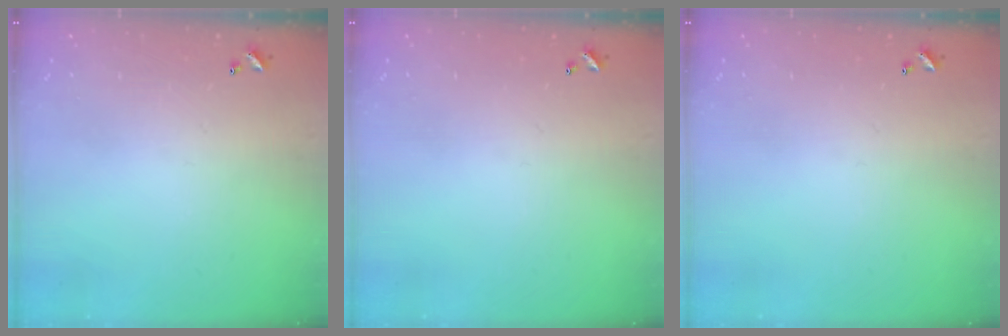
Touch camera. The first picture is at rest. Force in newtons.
{"total": 0.0}
{"total": 0.0}